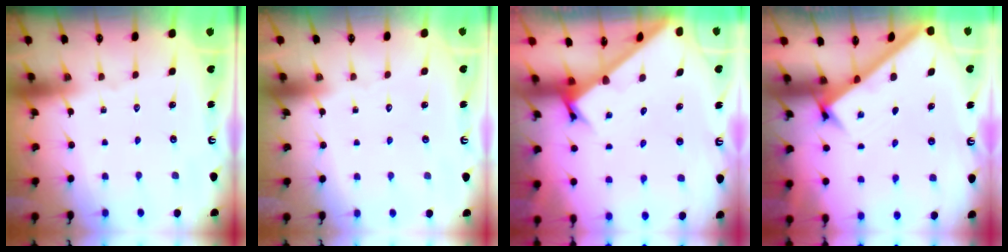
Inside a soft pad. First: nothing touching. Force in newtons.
{"total": 1.7, "press": 1.7, "slide": 0.1}
{"total": 2.9, "press": 2.9, "slide": 0.2}
{"total": 2.9, "press": 2.9, "slide": 0.3}